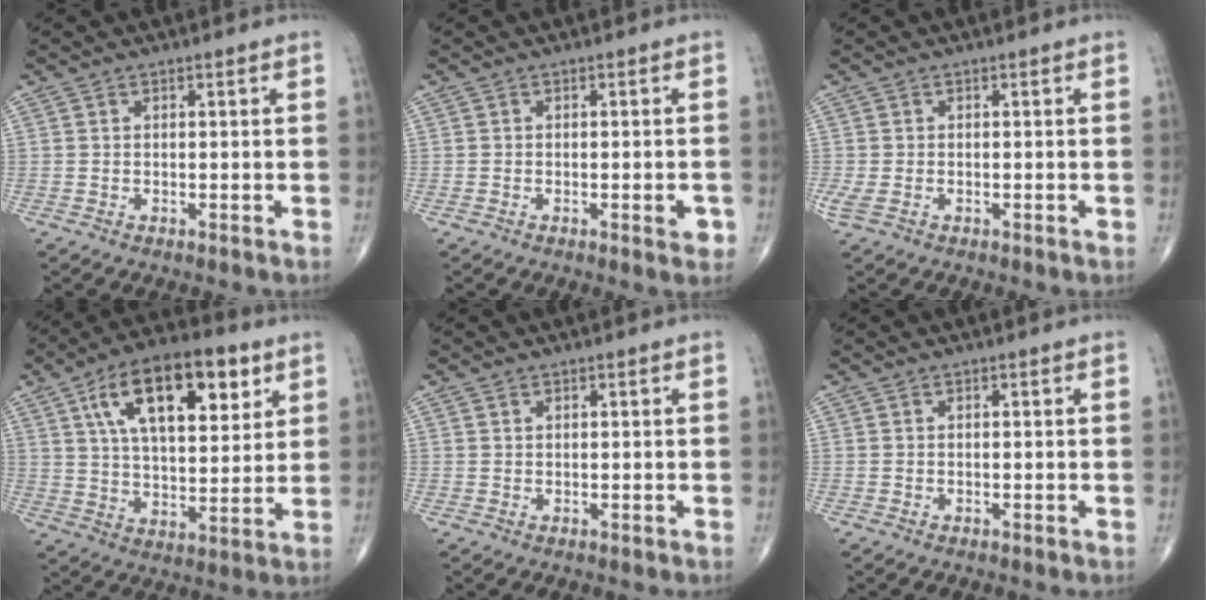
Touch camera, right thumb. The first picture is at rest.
{"total": 2.7, "force": [-0.9, 0.9, 2.4], "torque": [-0.022, 0.000, -0.012]}
{"total": 2.5, "force": [-0.8, 1.4, 1.9], "torque": [-0.054, 0.002, -0.012]}
{"total": 20.3, "force": [8.6, 9.5, 15.7], "torque": [-0.227, -0.019, 0.142]}
{"total": 0.5, "force": [0.4, 0.3, 0.2], "torque": [-0.001, -0.002, 0.005]}
{"total": 0.0}